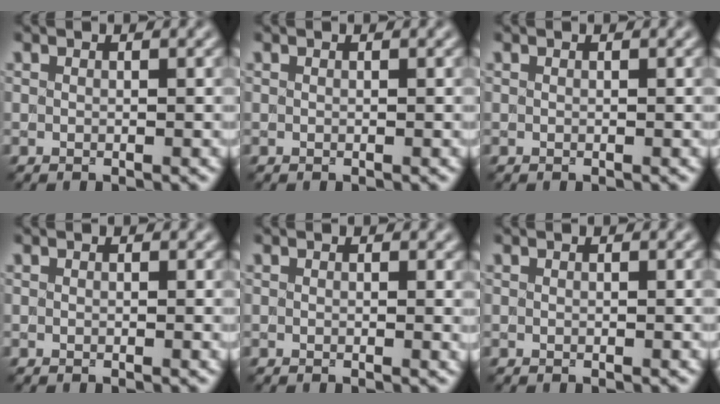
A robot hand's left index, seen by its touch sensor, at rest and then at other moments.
{"total": 0.0}
{"total": 0.0}
{"total": 0.0}
{"total": 0.6, "force": [0.1, 0.2, 0.6], "torque": [-0.009, -0.005, 0.001]}
{"total": 0.0}